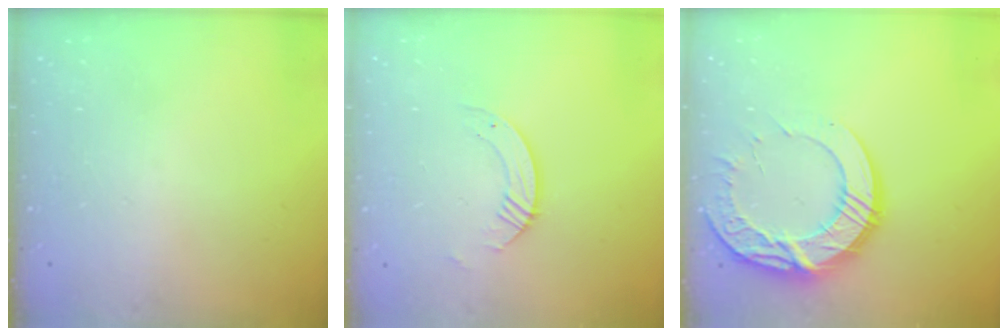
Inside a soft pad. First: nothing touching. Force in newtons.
{"total": 3.8, "press": 3.8, "slide": 0.1}
{"total": 15.6, "press": 15.5, "slide": 1.2}